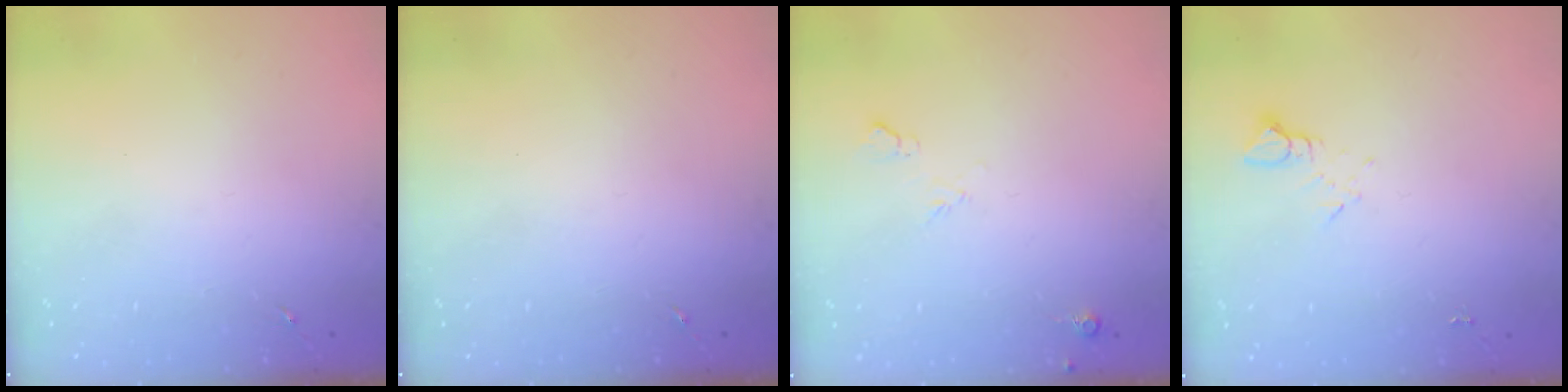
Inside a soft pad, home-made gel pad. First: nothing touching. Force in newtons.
{"total": 0.0}
{"total": 4.6, "press": 4.5, "slide": 0.8}
{"total": 2.7, "press": 2.7, "slide": 0.2}